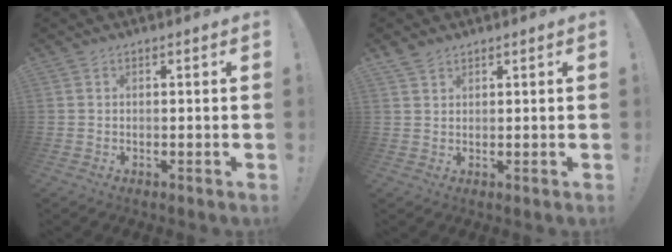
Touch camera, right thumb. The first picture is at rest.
{"total": 2.9, "force": [2.4, 1.3, 1.0], "torque": [-0.016, -0.013, 0.044]}